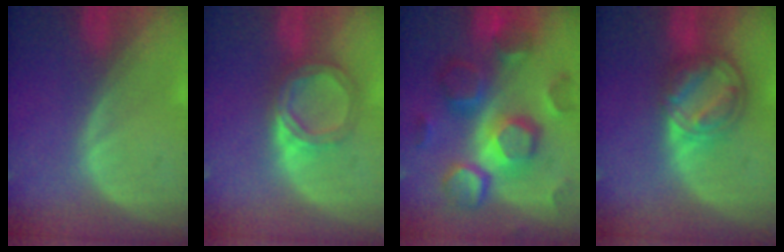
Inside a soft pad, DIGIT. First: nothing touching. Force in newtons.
{"total": 5.4, "press": 5.2, "slide": 1.6}
{"total": 12.2, "press": 12.1, "slide": 0.9}
{"total": 8.1, "press": 7.0, "slide": 4.2}